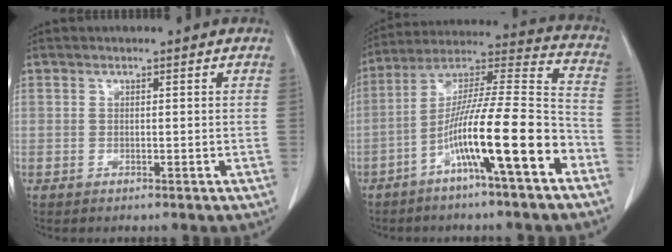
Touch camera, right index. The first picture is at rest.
{"total": 17.0, "force": [-7.8, 0.5, 15.1], "torque": [-0.259, 0.004, -0.136]}